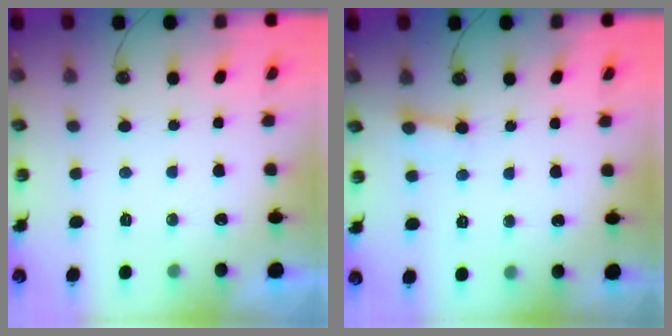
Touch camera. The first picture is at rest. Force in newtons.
{"total": 2.7, "press": 2.7, "slide": 0.3}